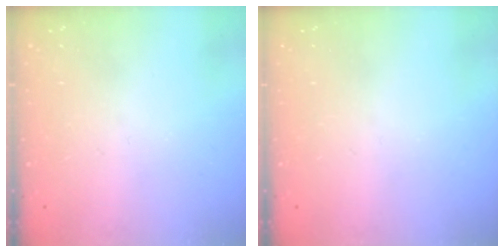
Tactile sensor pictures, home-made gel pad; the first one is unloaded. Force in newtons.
{"total": 0.0}